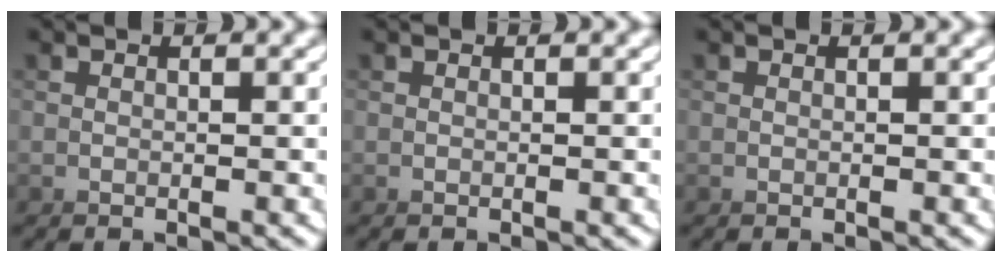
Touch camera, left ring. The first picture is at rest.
{"total": 0.0}
{"total": 4.5, "force": [1.3, -3.2, -3.0], "torque": [0.048, 0.021, 0.010]}